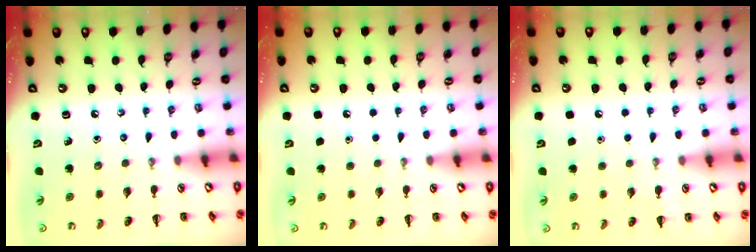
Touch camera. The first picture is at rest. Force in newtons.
{"total": 1.6, "press": 1.6, "slide": 0.1}
{"total": 1.8, "press": 1.8, "slide": 0.1}